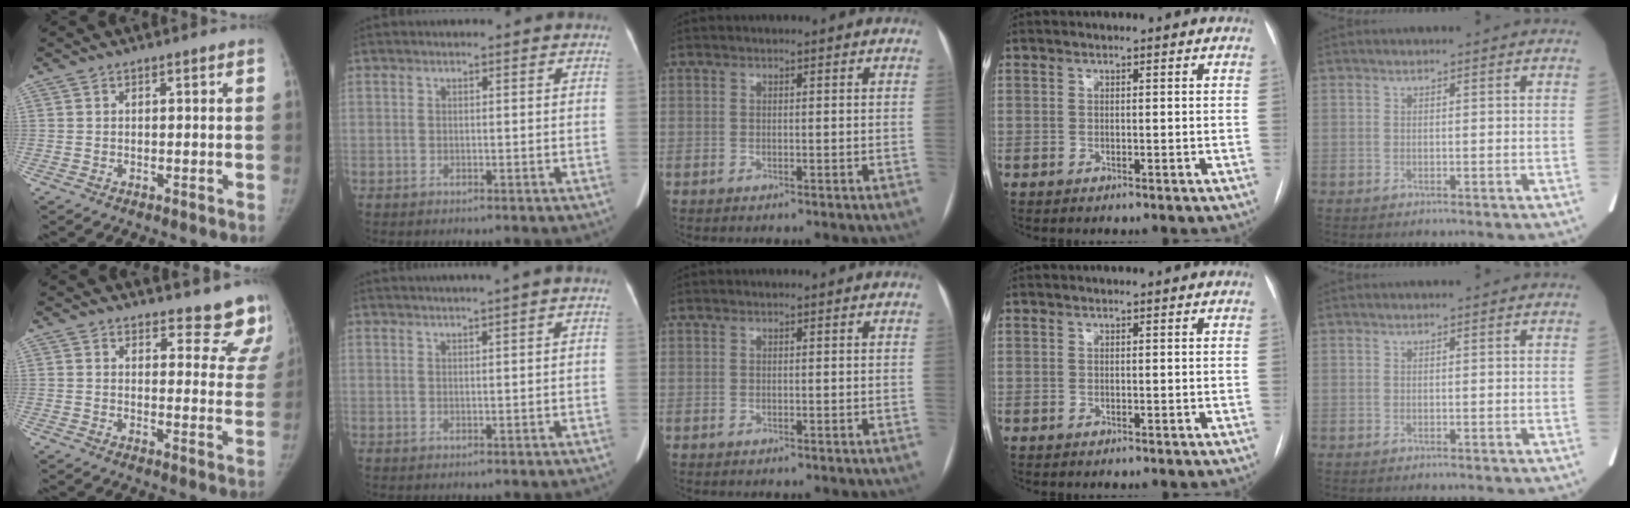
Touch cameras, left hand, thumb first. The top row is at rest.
{"thumb": {"total": 14.5, "force": [13.6, 4.5, 2.3], "torque": [0.031, -0.112, 0.132]}, "index": {"total": 2.9, "force": [2.0, -0.6, 2.1], "torque": [-0.034, 0.016, 0.037]}}